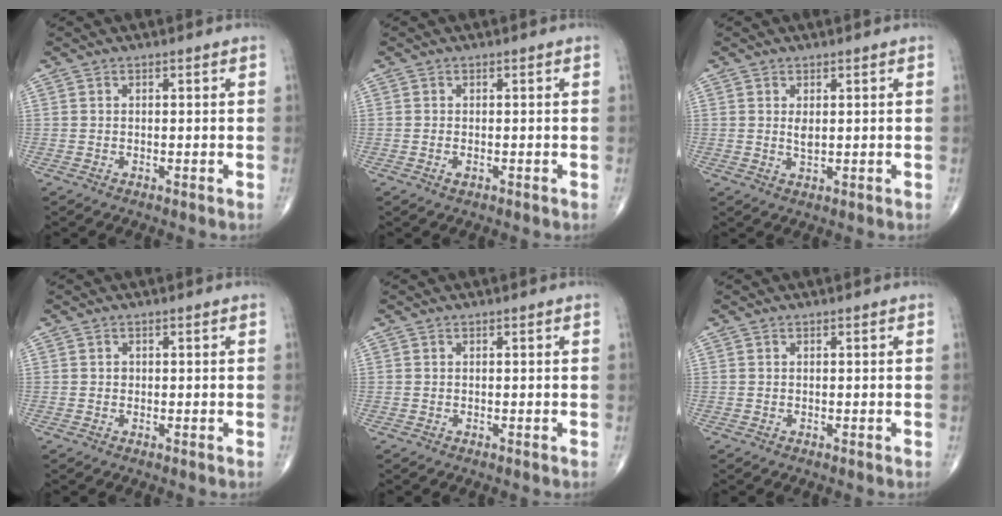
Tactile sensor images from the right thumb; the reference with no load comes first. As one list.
[{"total": 0.9, "force": [-0.4, 0.5, 0.7], "torque": [-0.014, 0.000, -0.007]}, {"total": 1.9, "force": [0.5, 0.9, 1.6], "torque": [-0.027, -0.006, 0.011]}, {"total": 0.6, "force": [0.0, 0.6, 0.2], "torque": [0.001, 0.001, 0.001]}, {"total": 0.0}, {"total": 0.0}]